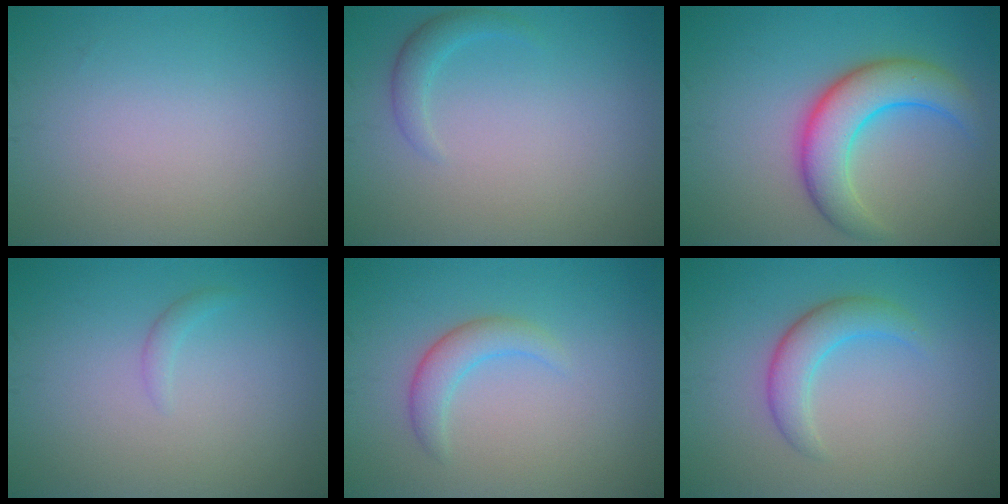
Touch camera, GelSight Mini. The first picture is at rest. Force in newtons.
{"total": 1.6, "press": 1.6, "slide": 0.1}
{"total": 6.3, "press": 6.3, "slide": 0.2}
{"total": 0.8, "press": 0.8, "slide": 0.0}
{"total": 2.5, "press": 2.5, "slide": 0.1}
{"total": 3.2, "press": 3.2, "slide": 0.2}